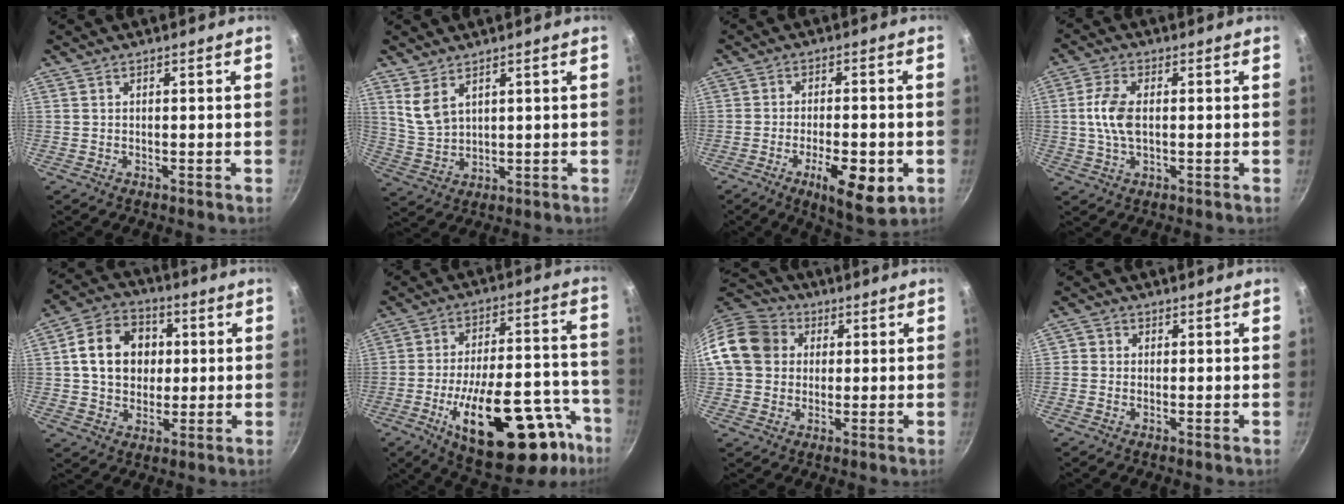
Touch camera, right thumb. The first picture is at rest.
{"total": 5.6, "force": [3.4, 2.9, 3.4], "torque": [-0.062, -0.023, 0.080]}
{"total": 11.5, "force": [-4.2, 4.1, 9.9], "torque": [-0.138, 0.007, -0.057]}
{"total": 7.1, "force": [0.3, 3.9, 5.9], "torque": [-0.121, 0.008, 0.003]}
{"total": 13.8, "force": [2.1, 11.1, 7.9], "torque": [-0.110, 0.015, 0.027]}
{"total": 28.3, "force": [-13.3, 12.6, 21.6], "torque": [-0.268, 0.062, -0.185]}
{"total": 14.3, "force": [2.8, 12.1, 7.0], "torque": [-0.114, 0.026, 0.037]}
{"total": 1.9, "force": [-0.2, 1.8, 0.6], "torque": [0.001, 0.002, -0.009]}